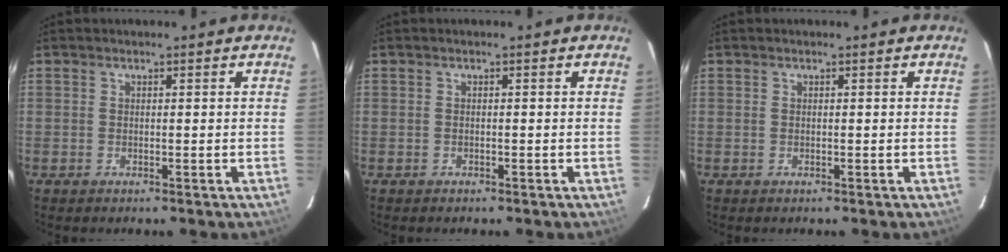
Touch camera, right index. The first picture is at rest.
{"total": 0.6, "force": [-0.5, 0.3, 0.0], "torque": [-0.002, 0.002, -0.008]}
{"total": 0.0}